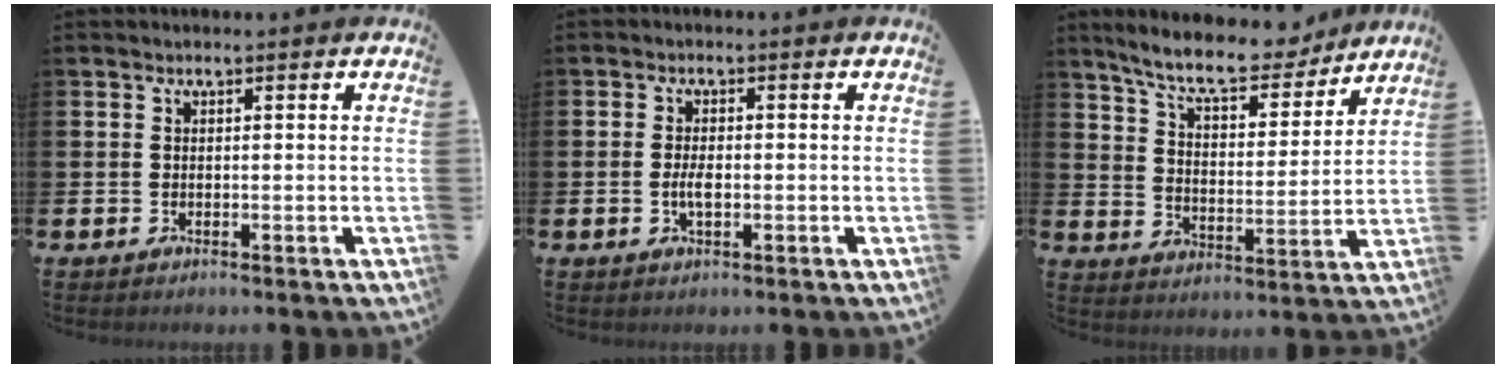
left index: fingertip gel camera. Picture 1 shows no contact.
{"total": 2.3, "force": [-0.4, 0.9, 2.1], "torque": [-0.030, -0.004, -0.009]}
{"total": 9.8, "force": [8.9, 2.1, 3.6], "torque": [-0.094, -0.053, 0.155]}